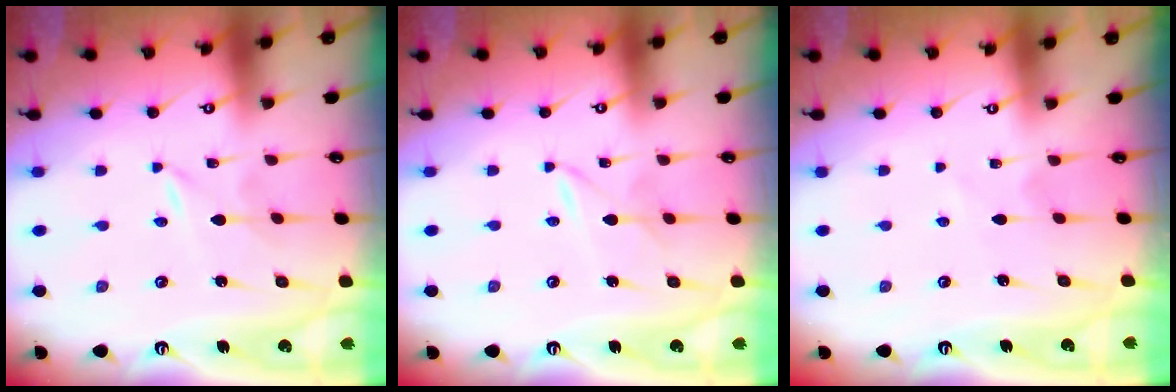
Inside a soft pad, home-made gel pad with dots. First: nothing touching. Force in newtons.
{"total": 1.7, "press": 1.7, "slide": 0.0}
{"total": 2.2, "press": 2.2, "slide": 0.3}